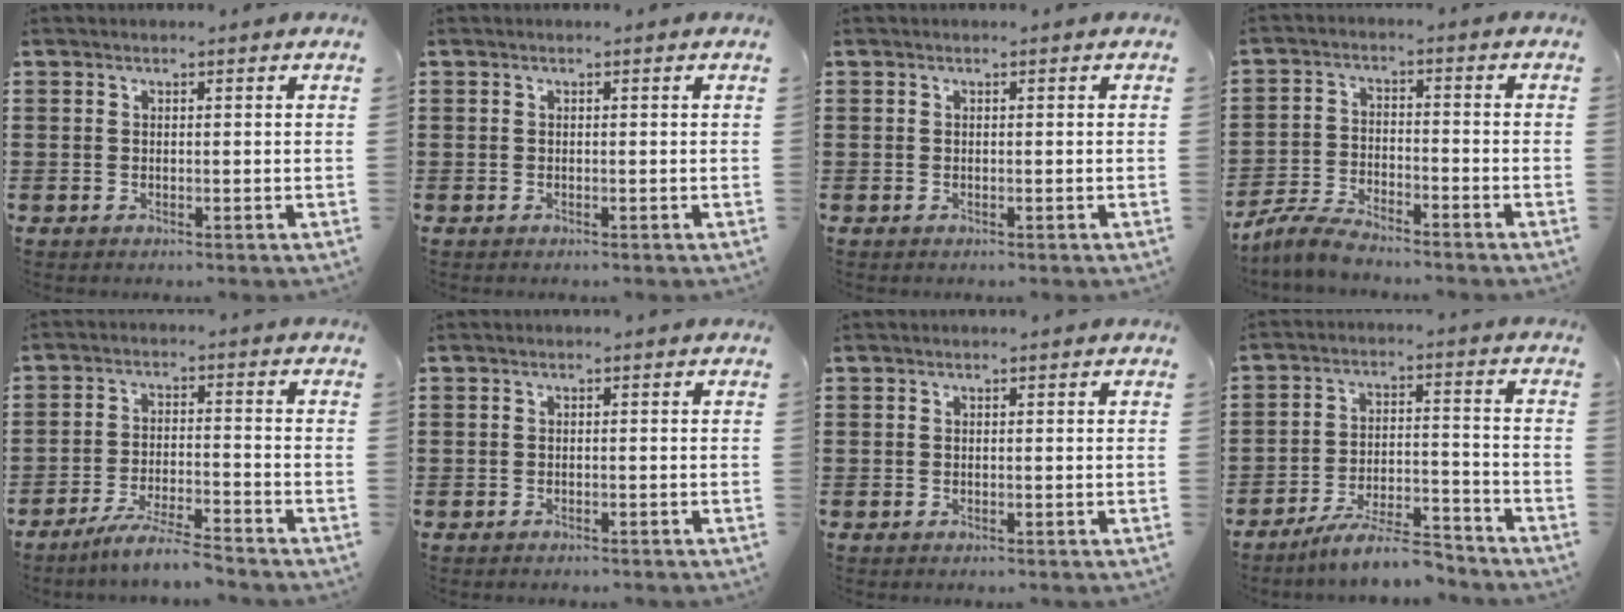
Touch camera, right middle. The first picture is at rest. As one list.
[{"total": 0.0}, {"total": 0.0}, {"total": 5.2, "force": [-5.0, 0.4, 1.4], "torque": [-0.046, -0.007, -0.102]}, {"total": 5.9, "force": [-5.4, -0.2, 2.3], "torque": [-0.051, -0.012, -0.102]}, {"total": 0.7, "force": [-0.7, 0.1, 0.1], "torque": [-0.004, -0.002, -0.015]}, {"total": 0.0}, {"total": 8.6, "force": [-7.7, 0.9, 3.9], "torque": [-0.071, 0.009, -0.144]}]